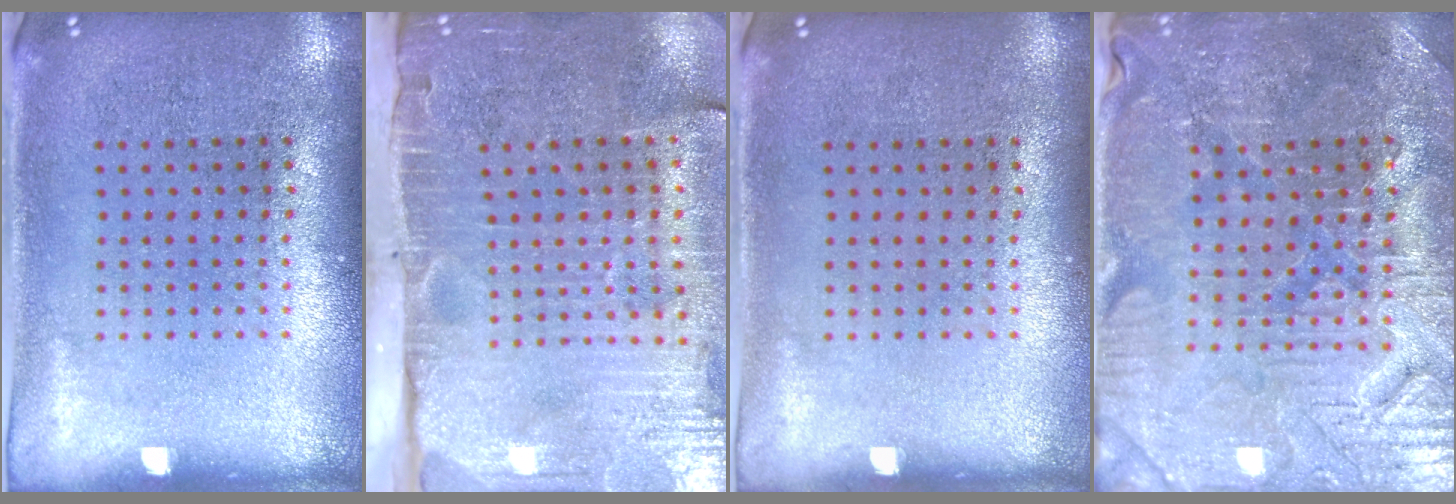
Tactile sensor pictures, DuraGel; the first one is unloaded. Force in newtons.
{"total": 4.7, "press": 3.9, "slide": 2.6}
{"total": 0.0}
{"total": 3.5, "press": 3.5, "slide": 0.5}